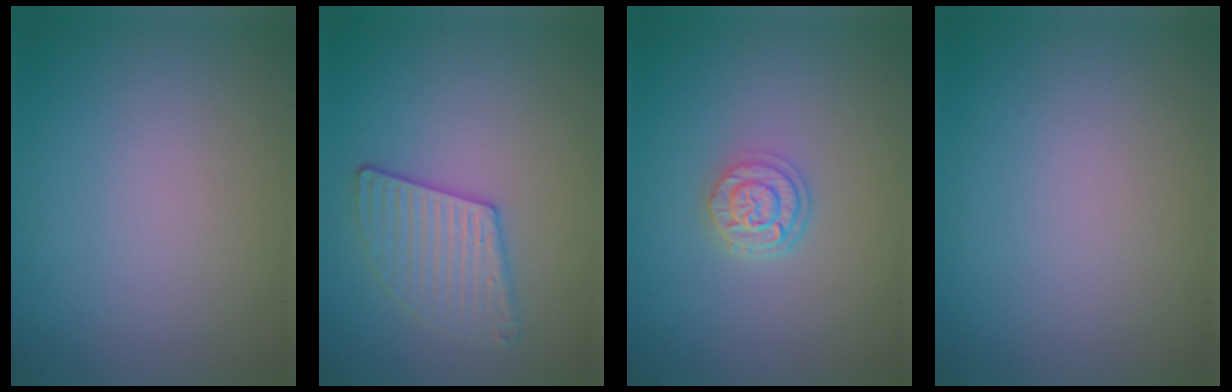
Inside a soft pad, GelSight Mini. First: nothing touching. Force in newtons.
{"total": 3.0, "press": 2.9, "slide": 0.7}
{"total": 2.7, "press": 2.2, "slide": 1.6}
{"total": 0.0}